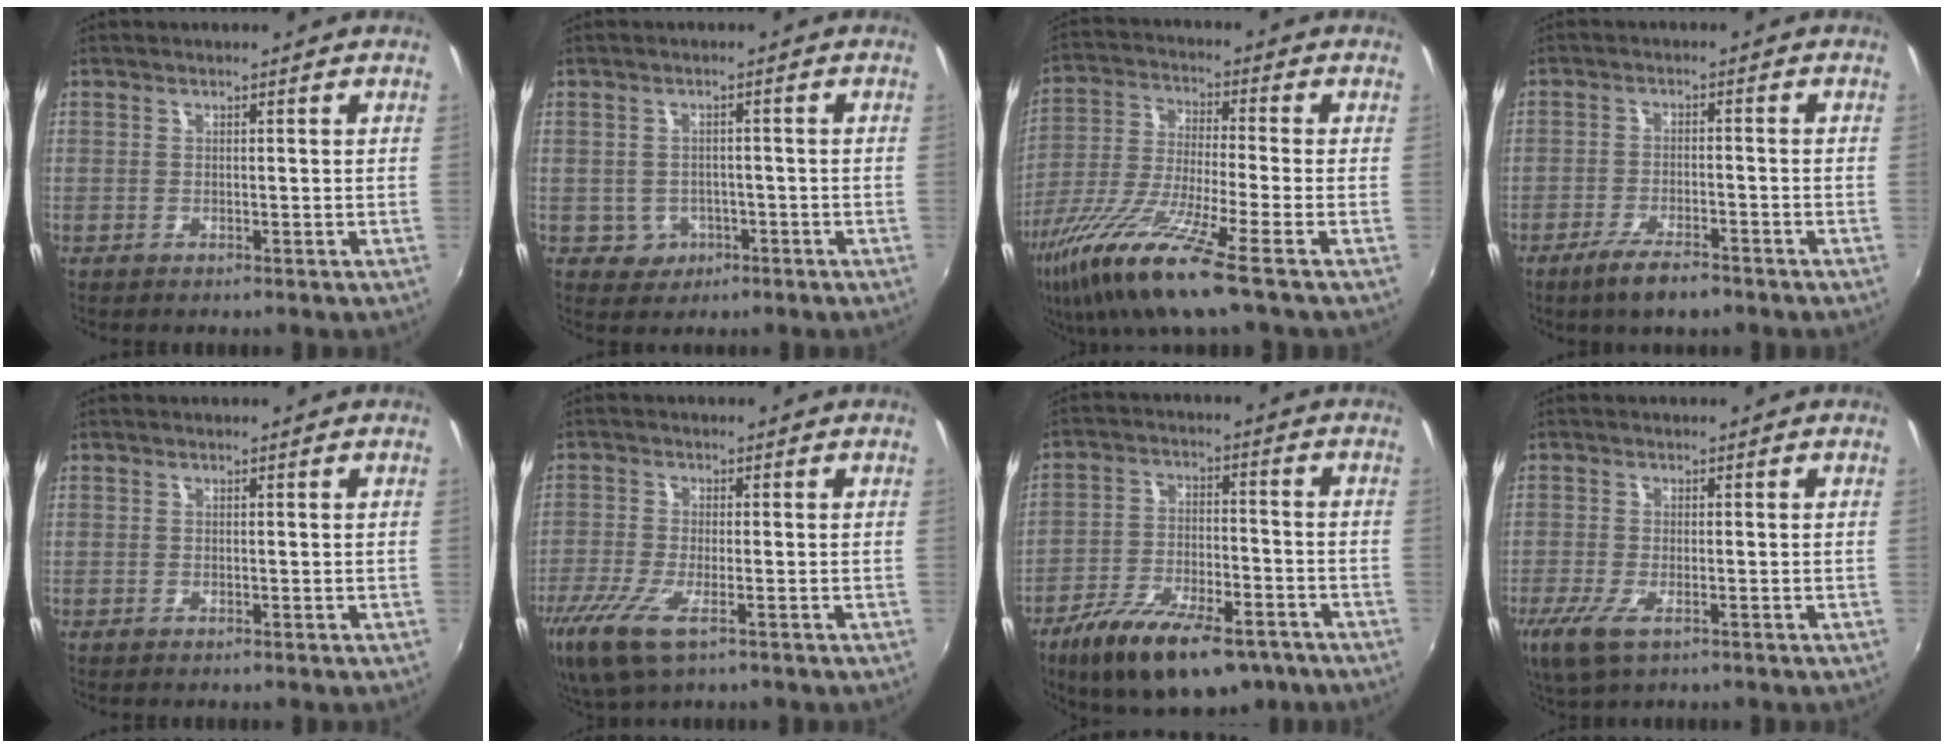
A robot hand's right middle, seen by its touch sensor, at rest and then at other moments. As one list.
[{"total": 3.8, "force": [-1.3, 3.5, 0.6], "torque": [-0.023, 0.007, -0.010]}, {"total": 15.8, "force": [-9.8, 1.1, 12.3], "torque": [-0.262, -0.041, -0.189]}, {"total": 6.3, "force": [-4.6, 1.6, 4.0], "torque": [-0.095, -0.013, -0.083]}, {"total": 0.0}, {"total": 9.9, "force": [-5.8, 3.1, 7.5], "torque": [-0.174, -0.039, -0.107]}, {"total": 17.6, "force": [-11.7, 7.1, 11.1], "torque": [-0.207, -0.028, -0.186]}, {"total": 6.7, "force": [-3.5, 2.6, 5.0], "torque": [-0.116, -0.028, -0.064]}]